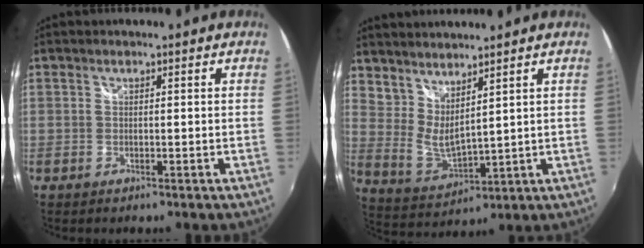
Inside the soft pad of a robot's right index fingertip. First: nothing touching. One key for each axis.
{"total": 8.2, "fx": 6.1, "fy": 2.3, "fz": 5.0, "tx": -0.092, "ty": -0.009, "tz": 0.123}